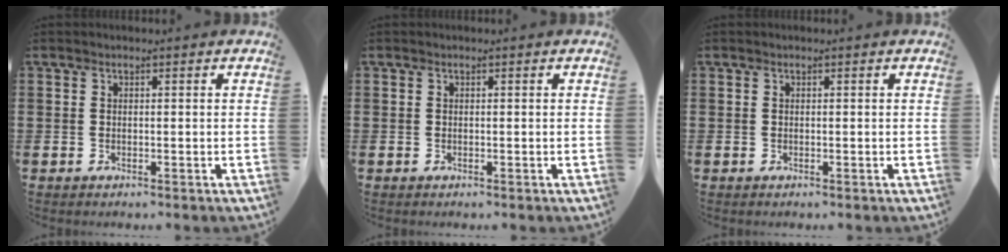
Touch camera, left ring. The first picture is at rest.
{"total": 0.0}
{"total": 0.0}